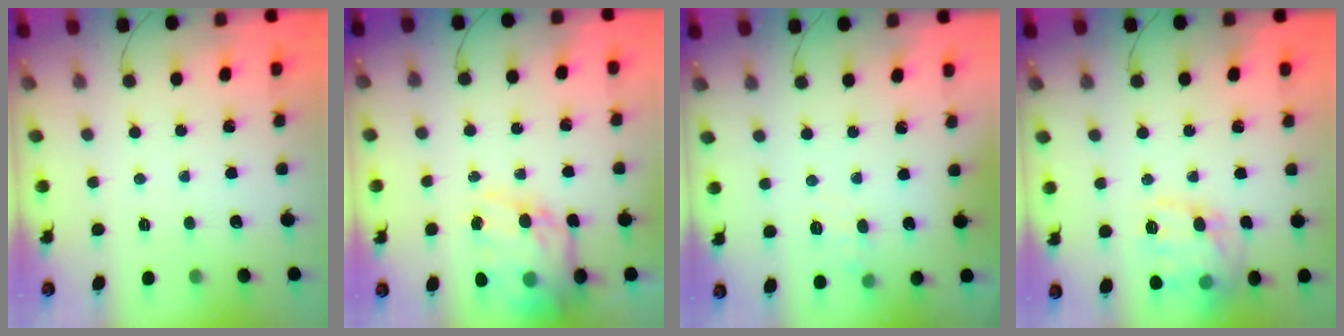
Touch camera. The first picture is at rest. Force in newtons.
{"total": 16.6, "press": 16.1, "slide": 4.1}
{"total": 5.5, "press": 5.2, "slide": 1.9}
{"total": 16.0, "press": 16.0, "slide": 0.6}